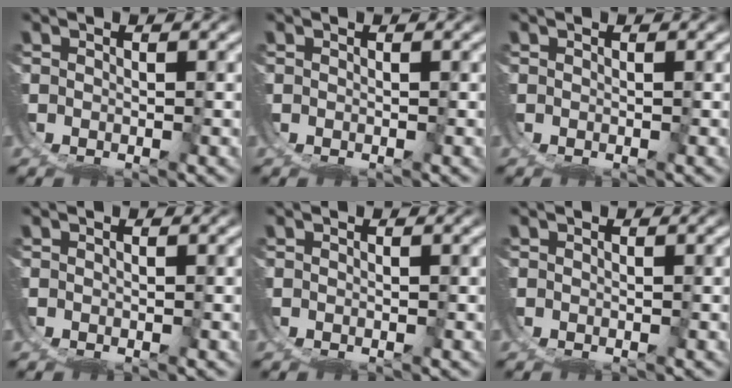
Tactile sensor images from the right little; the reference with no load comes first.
{"total": 0.0}
{"total": 0.0}
{"total": 0.0}
{"total": 0.0}
{"total": 0.0}